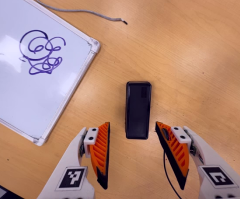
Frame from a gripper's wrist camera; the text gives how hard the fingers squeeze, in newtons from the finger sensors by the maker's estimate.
{"total": 0.0}